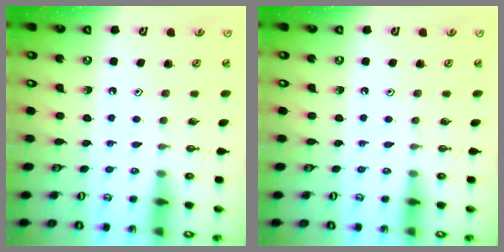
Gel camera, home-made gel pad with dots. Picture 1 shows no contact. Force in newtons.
{"total": 0.0}